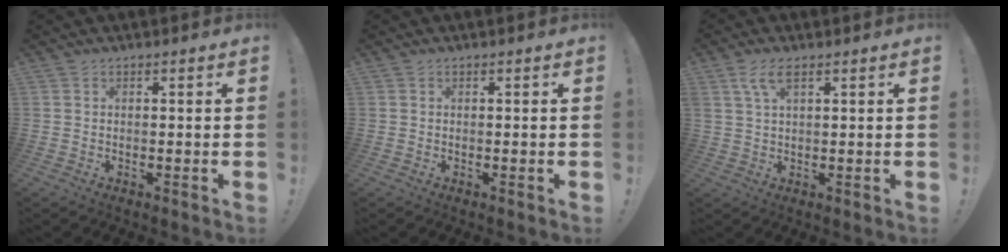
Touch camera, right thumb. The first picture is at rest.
{"total": 0.0}
{"total": 5.0, "force": [2.5, 1.6, 4.0], "torque": [-0.077, 0.002, 0.046]}